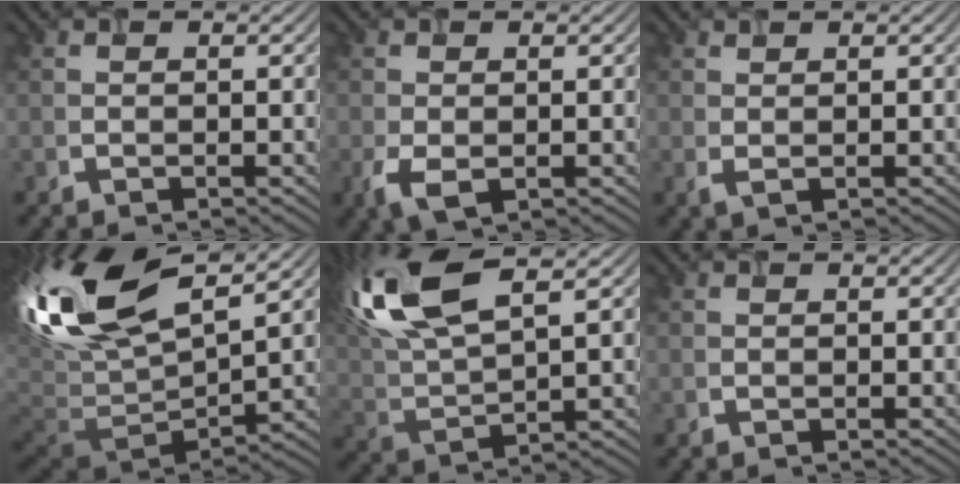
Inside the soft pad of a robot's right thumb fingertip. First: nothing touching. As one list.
[{"total": 3.2, "force": [-1.0, 2.0, 2.3], "torque": [-0.063, -0.016, -0.016]}, {"total": 1.1, "force": [0.5, 0.5, 0.8], "torque": [-0.024, 0.000, 0.012]}, {"total": 17.1, "force": [6.5, 8.2, 13.6], "torque": [-0.316, 0.013, 0.116]}, {"total": 13.6, "force": [7.0, 5.0, 10.6], "torque": [-0.261, 0.021, 0.137]}, {"total": 0.0}]